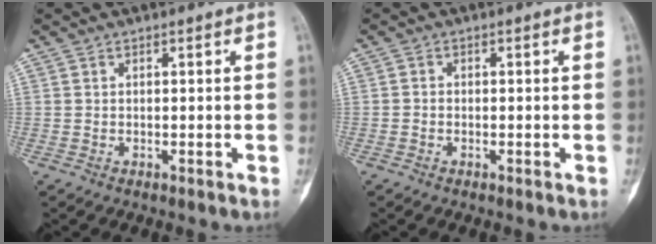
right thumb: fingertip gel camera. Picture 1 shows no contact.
{"total": 0.8, "force": [-0.3, 0.7, 0.3], "torque": [-0.002, 0.003, -0.007]}